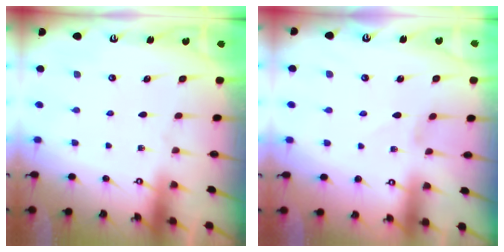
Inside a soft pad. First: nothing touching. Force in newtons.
{"total": 0.0}